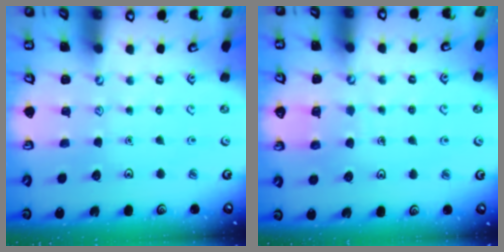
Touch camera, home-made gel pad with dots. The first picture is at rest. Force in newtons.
{"total": 5.6, "press": 5.6, "slide": 0.4}